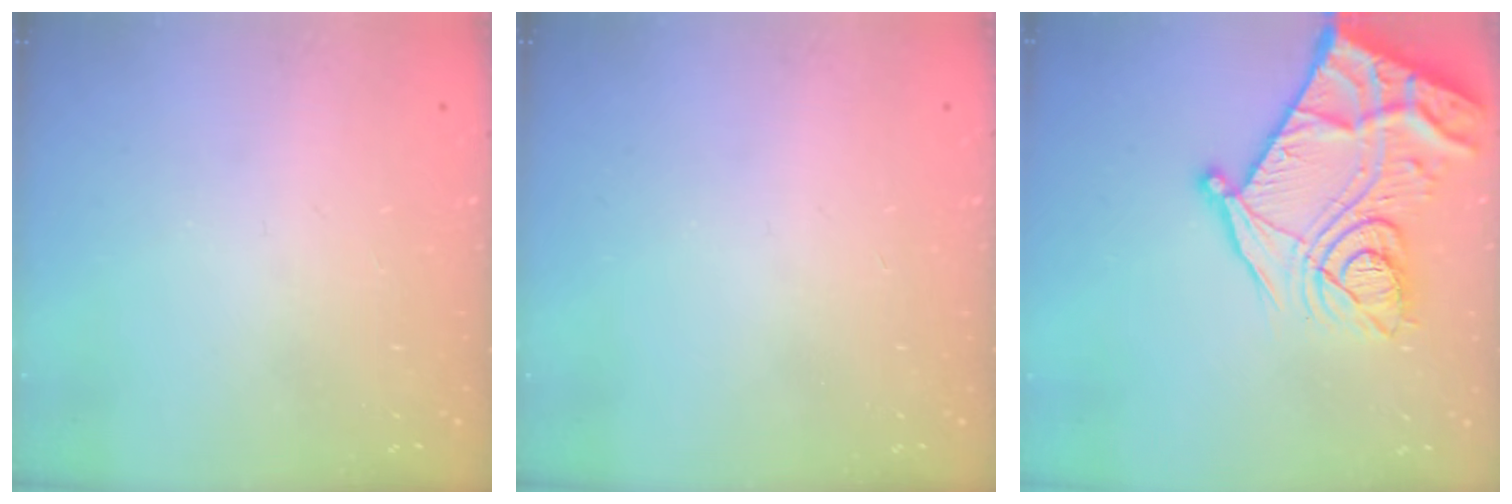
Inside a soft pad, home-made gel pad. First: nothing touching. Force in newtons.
{"total": 0.0}
{"total": 27.1, "press": 27.1, "slide": 0.8}